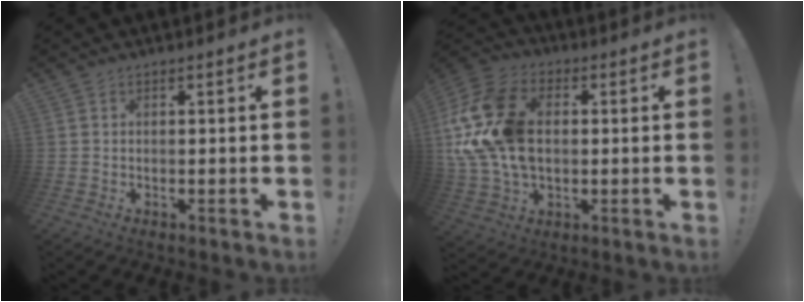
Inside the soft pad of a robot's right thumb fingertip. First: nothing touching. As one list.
[{"total": 21.2, "force": [2.2, 15.3, 14.6], "torque": [-0.276, 0.012, 0.050]}]